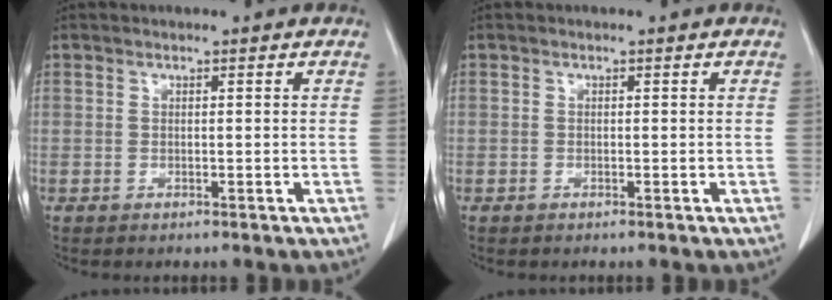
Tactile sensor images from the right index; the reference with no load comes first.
{"total": 0.0}